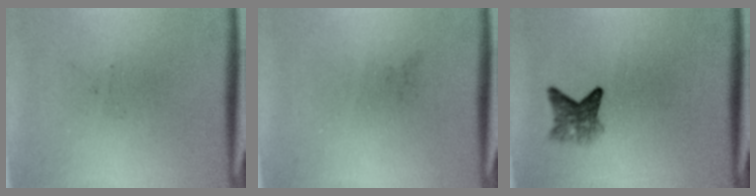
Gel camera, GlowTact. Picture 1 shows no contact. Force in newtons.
{"total": 0.0}
{"total": 3.0}